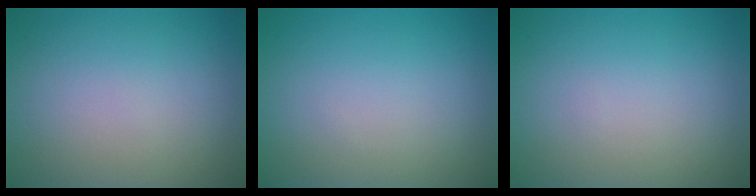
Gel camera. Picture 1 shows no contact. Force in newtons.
{"total": 0.0}
{"total": 0.0}